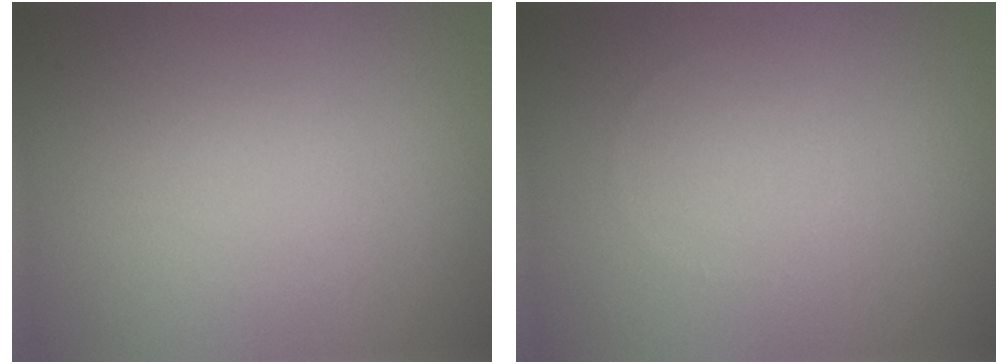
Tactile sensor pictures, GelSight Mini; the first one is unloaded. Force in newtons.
{"total": 0.0}